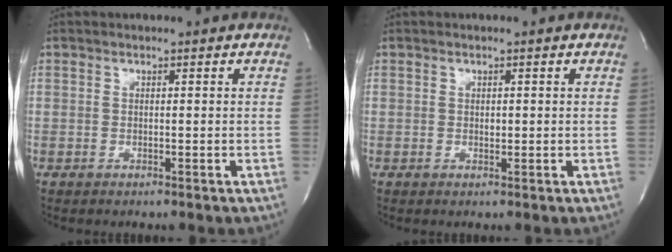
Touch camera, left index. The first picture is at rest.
{"total": 0.6, "force": [0.1, 0.4, 0.5], "torque": [-0.006, 0.000, 0.001]}